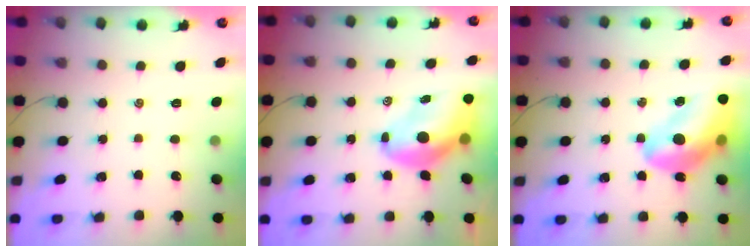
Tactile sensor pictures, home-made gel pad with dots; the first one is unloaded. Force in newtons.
{"total": 10.9, "press": 10.4, "slide": 3.1}
{"total": 18.4, "press": 17.6, "slide": 5.4}